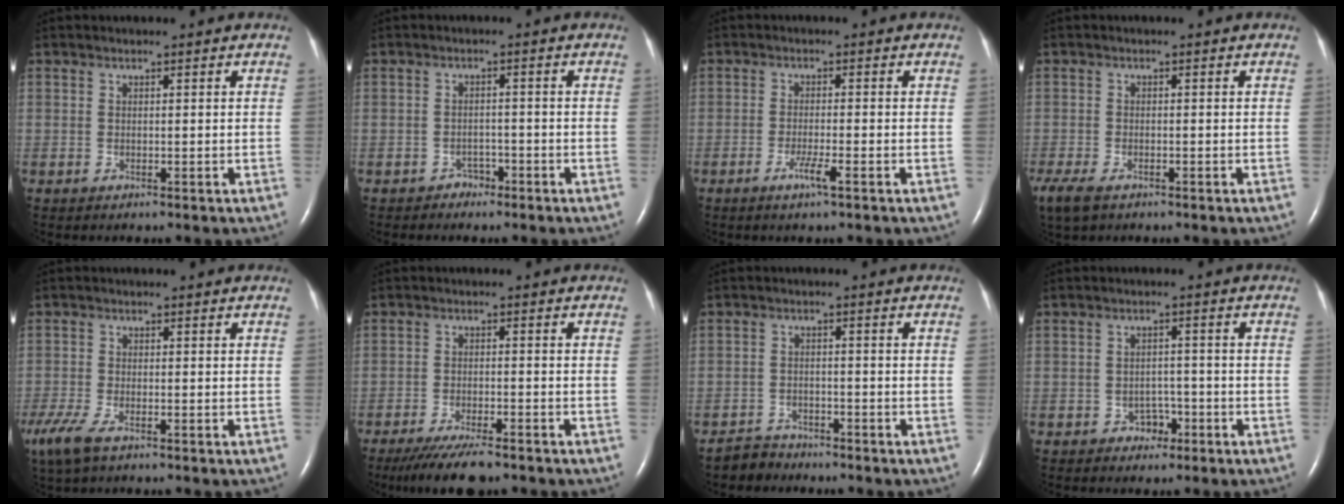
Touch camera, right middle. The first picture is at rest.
{"total": 1.8, "force": [-1.4, 1.2, 0.2], "torque": [-0.004, 0.005, -0.023]}
{"total": 2.8, "force": [-1.6, -0.1, 2.3], "torque": [-0.048, -0.005, -0.031]}
{"total": 9.2, "force": [-5.9, 4.8, 5.2], "torque": [-0.136, -0.019, -0.095]}
{"total": 7.3, "force": [-4.7, 2.5, 4.9], "torque": [-0.109, -0.020, -0.087]}
{"total": 8.5, "force": [-7.1, 1.2, 4.4], "torque": [-0.075, -0.021, -0.116]}
{"total": 3.0, "force": [-2.7, 1.2, -0.7], "torque": [0.011, 0.000, -0.049]}
{"total": 2.8, "force": [-1.6, 2.1, 1.0], "torque": [-0.007, 0.009, -0.020]}